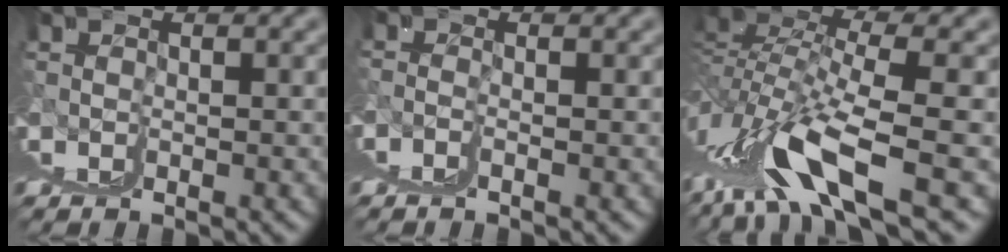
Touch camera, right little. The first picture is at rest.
{"total": 2.2, "force": [0.9, 1.1, 1.7], "torque": [-0.028, 0.004, 0.016]}
{"total": 6.5, "force": [2.8, -0.1, 5.8], "torque": [-0.114, 0.022, 0.052]}